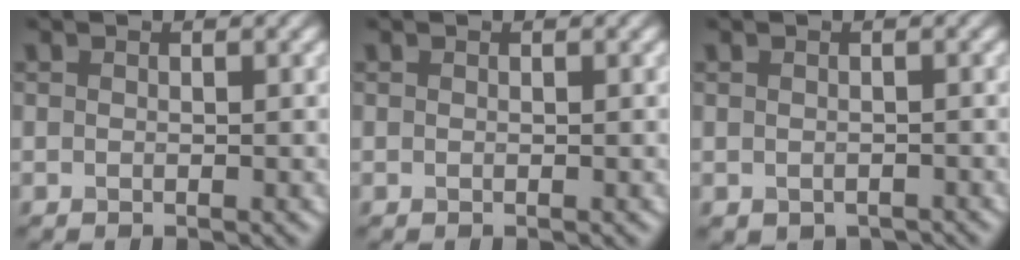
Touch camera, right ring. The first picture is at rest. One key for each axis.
{"total": 0.0}
{"total": 1.5, "fx": -1.2, "fy": 0.8, "fz": 0.5, "tx": -0.006, "ty": -0.009, "tz": -0.016}